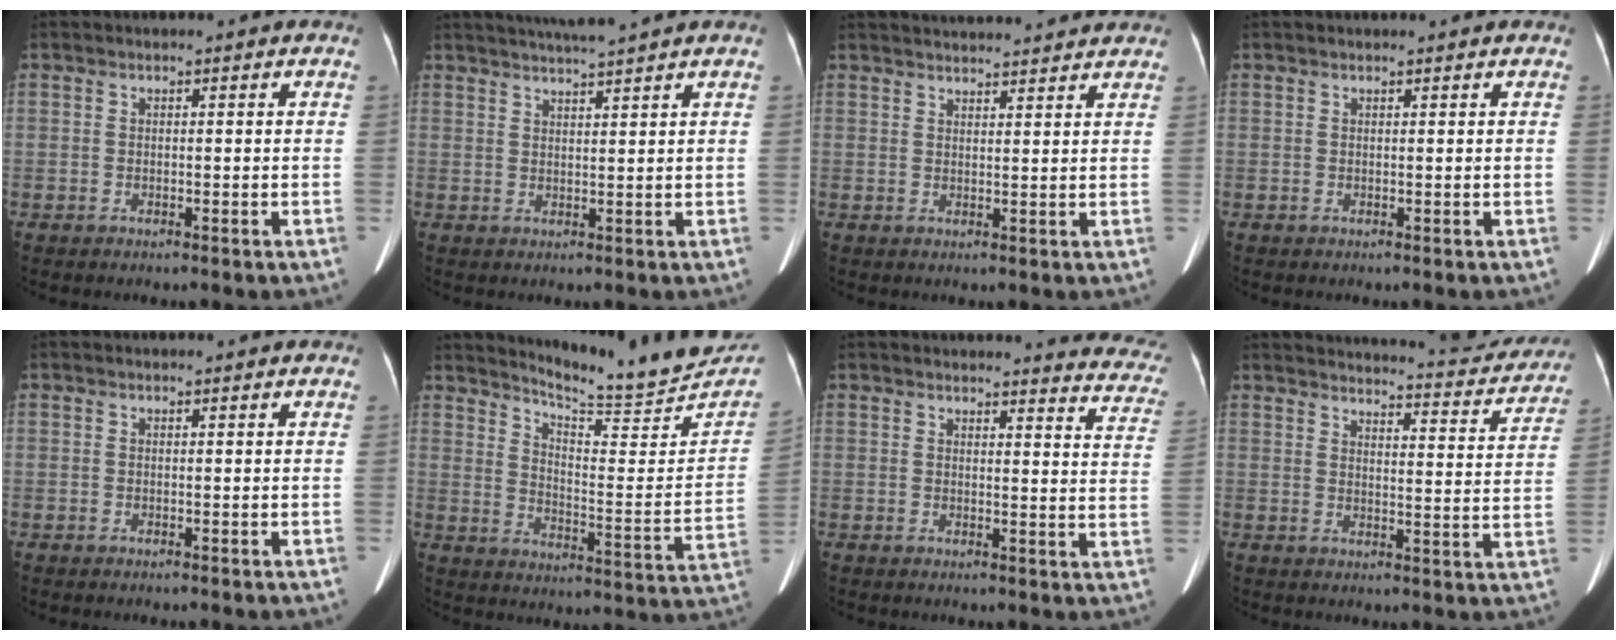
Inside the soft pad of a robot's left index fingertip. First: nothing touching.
{"total": 5.8, "force": [5.1, -1.5, 2.4], "torque": [-0.038, 0.009, 0.080]}
{"total": 10.9, "force": [10.5, 1.0, 3.1], "torque": [-0.042, 0.028, 0.133]}
{"total": 0.8, "force": [0.8, 0.0, 0.1], "torque": [-0.007, 0.006, 0.011]}
{"total": 0.0}
{"total": 18.3, "force": [17.6, -0.2, 4.9], "torque": [-0.082, -0.099, 0.234]}
{"total": 13.4, "force": [13.1, 1.7, 2.3], "torque": [0.015, -0.086, 0.105]}
{"total": 19.8, "force": [19.0, 2.9, 4.7], "torque": [-0.052, -0.047, 0.219]}